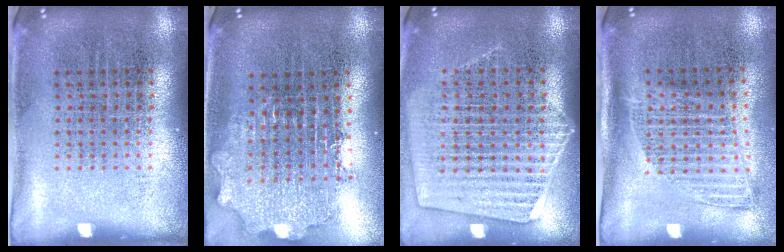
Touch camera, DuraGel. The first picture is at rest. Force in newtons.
{"total": 2.0, "press": 1.6, "slide": 1.2}
{"total": 1.7, "press": 1.6, "slide": 0.7}
{"total": 1.3, "press": 1.1, "slide": 0.7}